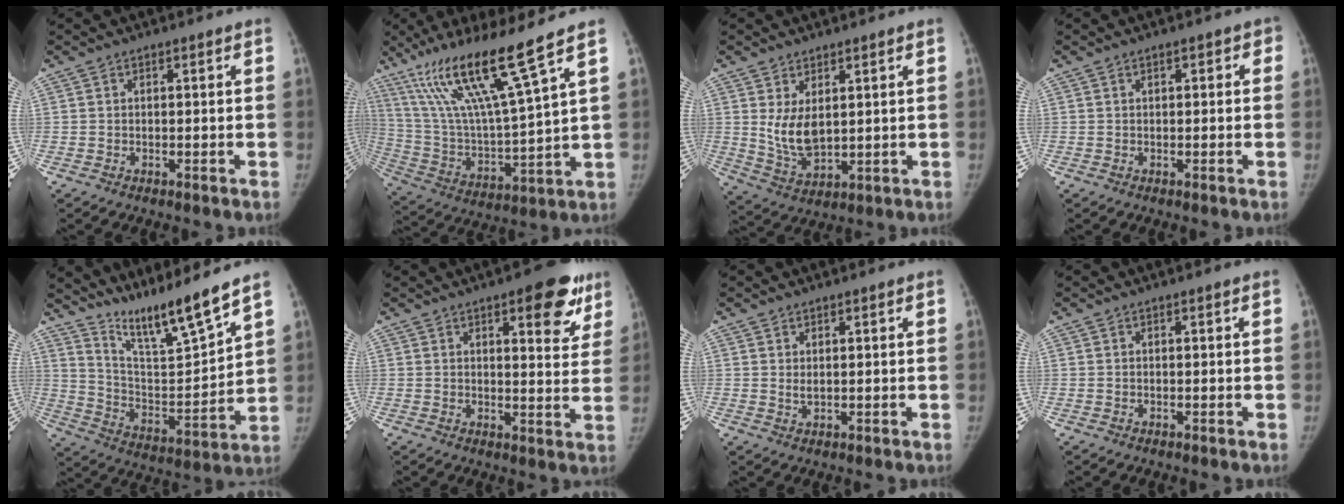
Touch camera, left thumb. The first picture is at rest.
{"total": 19.3, "force": [12.3, 0.3, 14.9], "torque": [-0.264, -0.061, 0.231]}
{"total": 7.3, "force": [2.0, 4.1, 5.7], "torque": [-0.099, -0.023, 0.056]}
{"total": 1.5, "force": [0.5, 1.0, 0.9], "torque": [0.003, 0.003, 0.002]}
{"total": 14.7, "force": [12.5, 0.1, 7.8], "torque": [-0.120, -0.082, 0.235]}
{"total": 11.6, "force": [6.5, 4.4, 8.6], "torque": [-0.062, -0.028, 0.078]}
{"total": 1.5, "force": [0.8, 0.7, 1.0], "torque": [-0.017, -0.008, 0.020]}
{"total": 0.0}